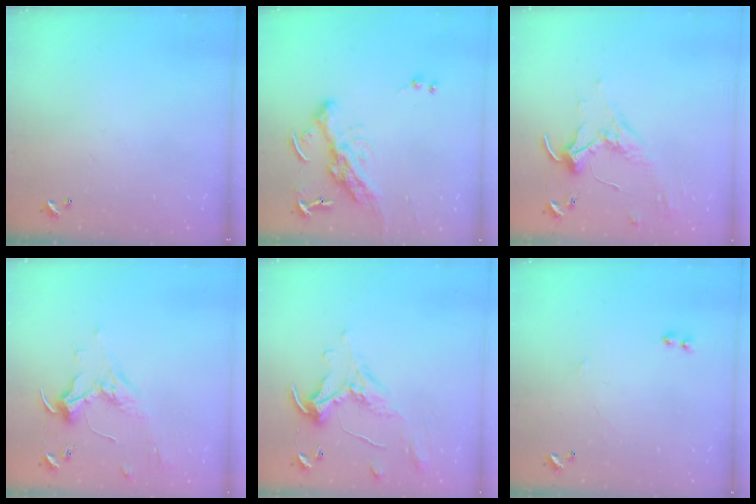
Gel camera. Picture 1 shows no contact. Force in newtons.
{"total": 12.7, "press": 12.6, "slide": 1.7}
{"total": 1.7, "press": 1.7, "slide": 0.4}
{"total": 1.7, "press": 1.5, "slide": 0.8}
{"total": 1.1, "press": 0.8, "slide": 0.9}
{"total": 2.3, "press": 2.3, "slide": 0.3}